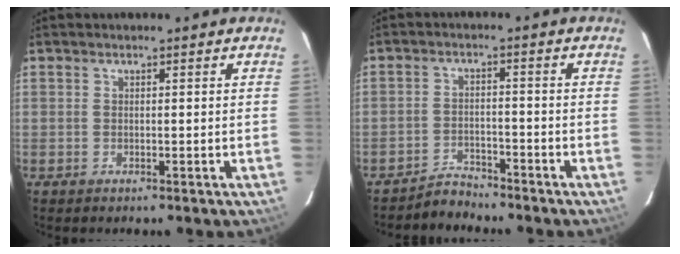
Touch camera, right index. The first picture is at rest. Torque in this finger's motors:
{"motor_torque": [0.10, -0.14, -0.01, -0.03]}